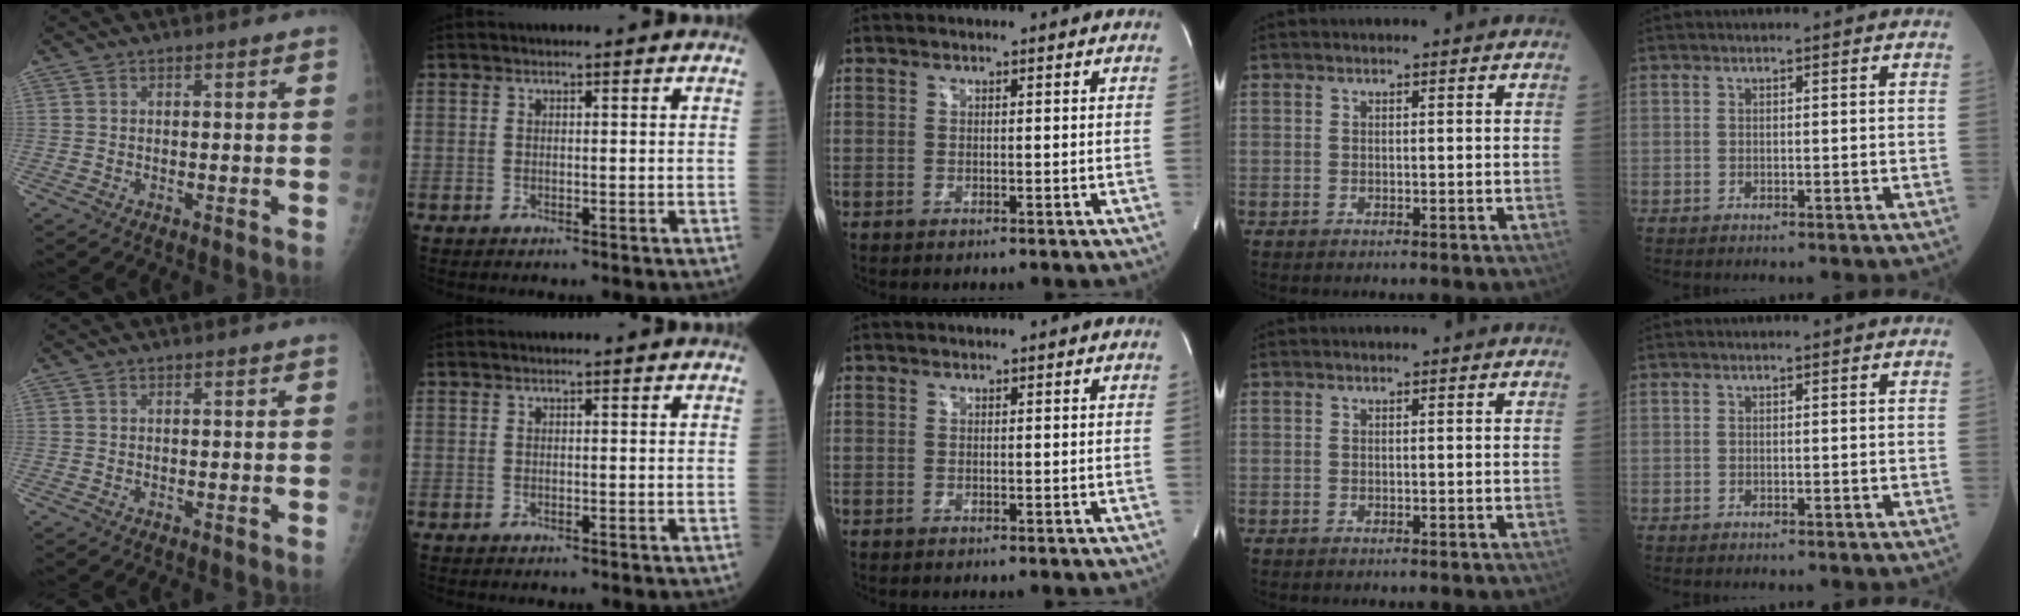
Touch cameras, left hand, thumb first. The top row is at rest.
{}